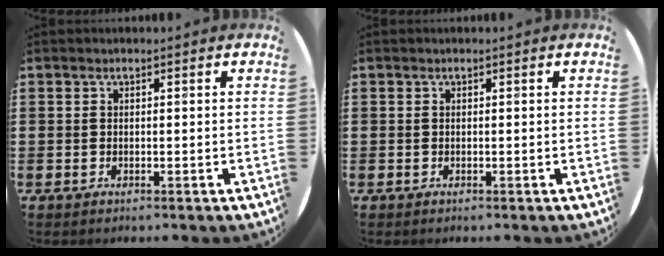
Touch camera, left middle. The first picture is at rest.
{"total": 0.0}